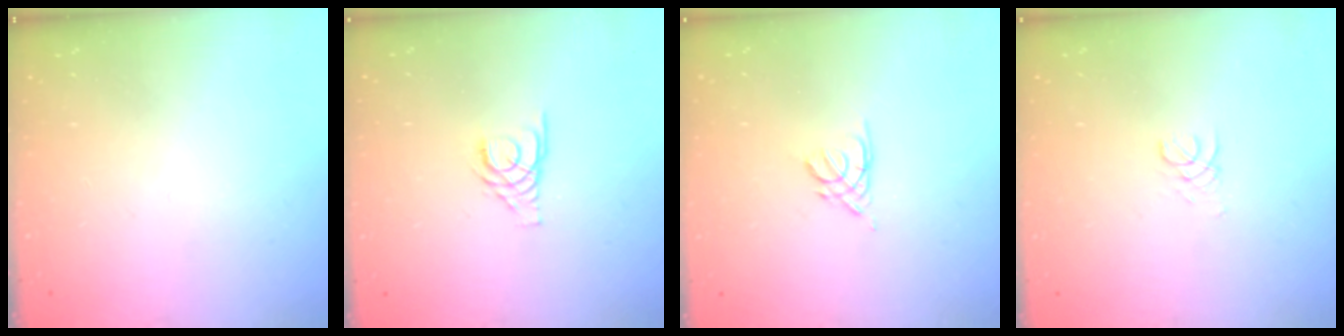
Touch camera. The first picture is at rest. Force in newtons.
{"total": 3.6, "press": 3.6, "slide": 0.4}
{"total": 2.2, "press": 2.2, "slide": 0.4}
{"total": 1.0, "press": 1.0, "slide": 0.1}